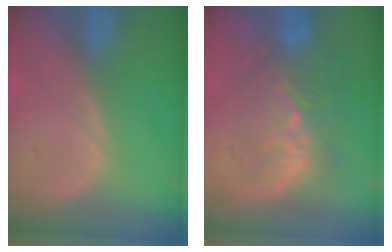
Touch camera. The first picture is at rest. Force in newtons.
{"total": 9.1, "press": 8.4, "slide": 3.5}